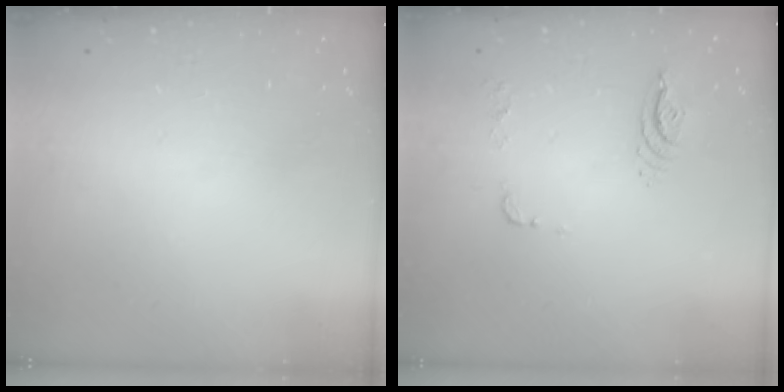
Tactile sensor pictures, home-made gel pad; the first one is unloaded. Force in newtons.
{"total": 8.3, "press": 8.3, "slide": 0.8}